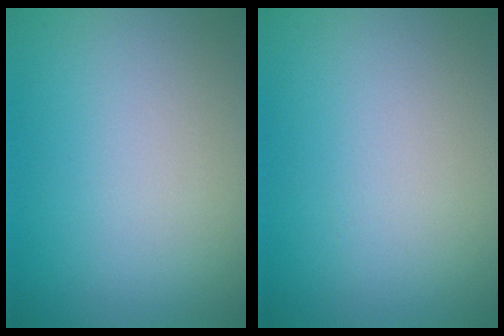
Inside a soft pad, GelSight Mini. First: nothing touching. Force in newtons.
{"total": 0.0}